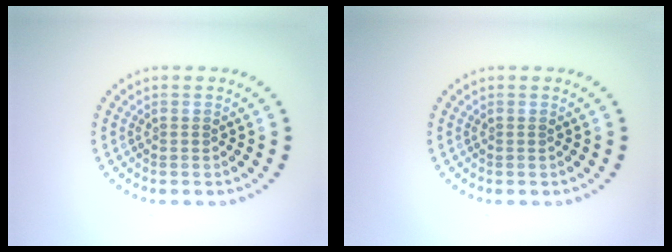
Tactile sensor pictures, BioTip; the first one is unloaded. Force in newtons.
{"total": 0.0}